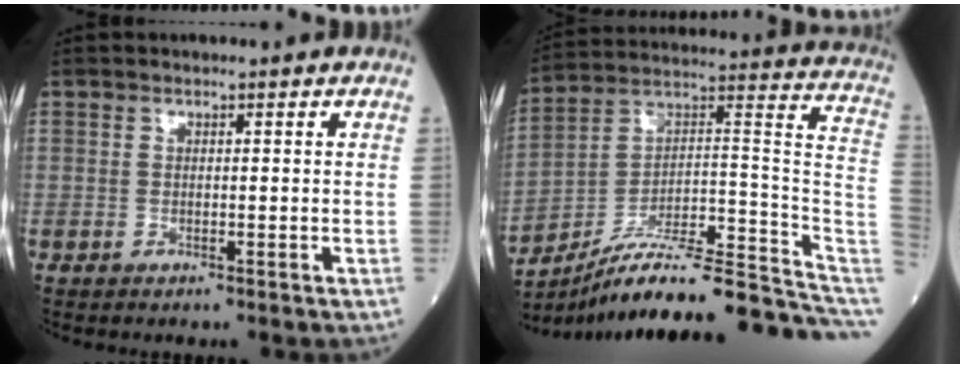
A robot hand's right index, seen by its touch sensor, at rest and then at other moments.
{"total": 25.7, "force": [-22.2, 1.8, 12.8], "torque": [-0.111, 0.042, -0.332]}